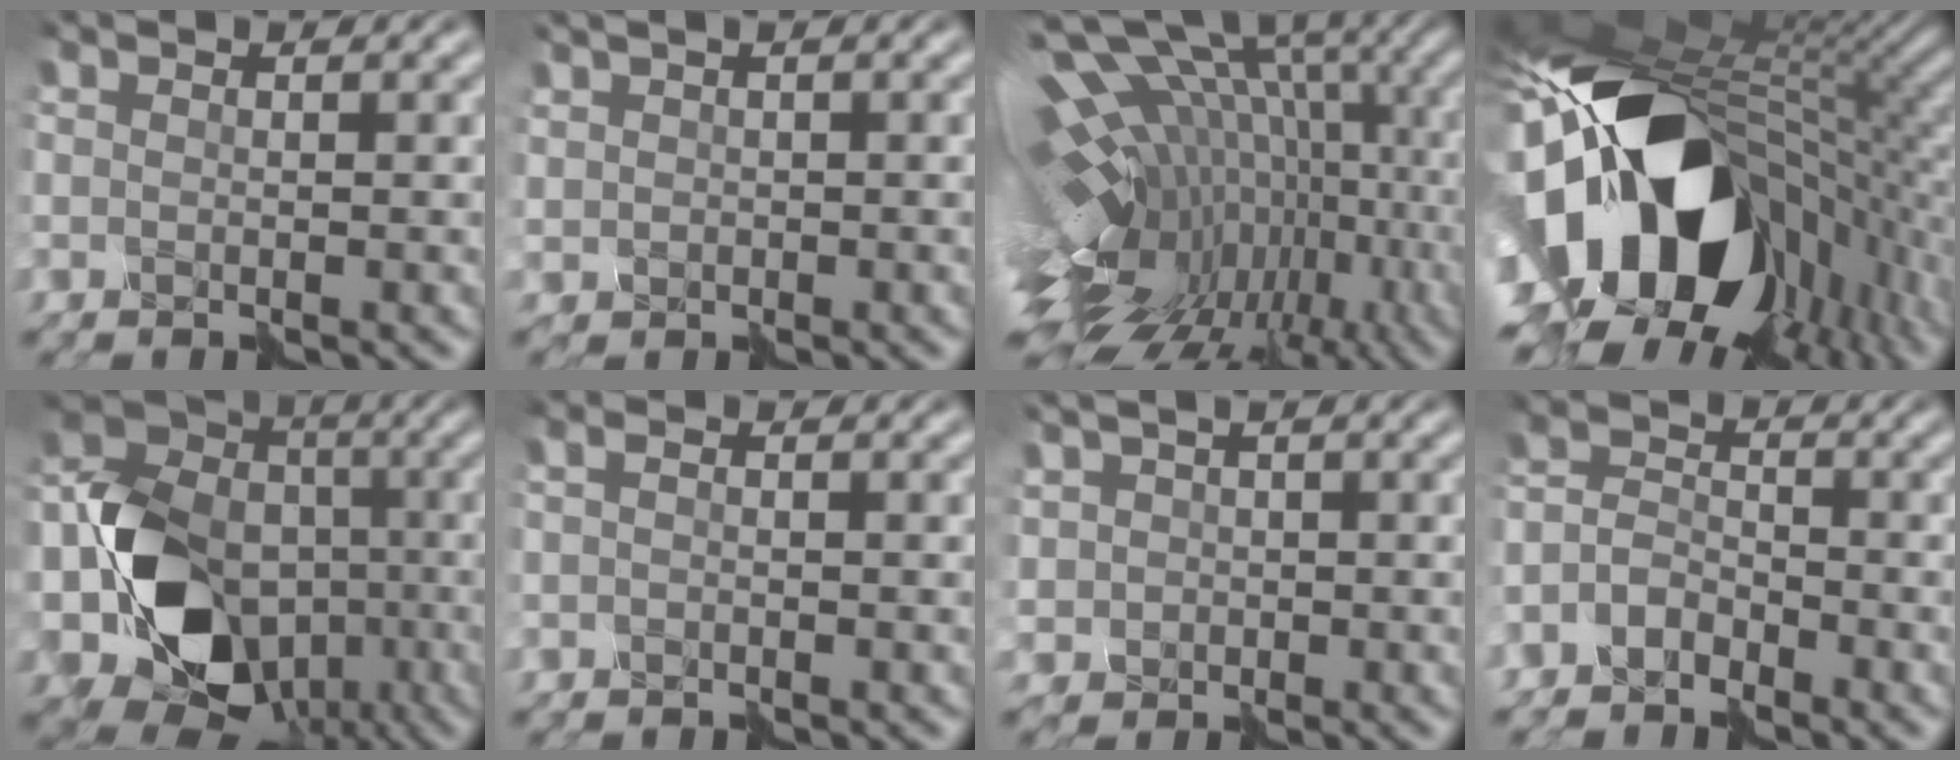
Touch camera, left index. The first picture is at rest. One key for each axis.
{"total": 0.7, "fx": 0.2, "fy": 0.3, "fz": -0.7, "tx": 0.012, "ty": 0.005, "tz": 0.011}
{"total": 16.5, "fx": -3.0, "fy": 9.7, "fz": 13.1, "tx": -0.200, "ty": 0.021, "tz": -0.017}
{"total": 19.5, "fx": -1.9, "fy": 13.6, "fz": 13.9, "tx": -0.277, "ty": -0.036, "tz": 0.002}
{"total": 12.5, "fx": -4.4, "fy": 10.1, "fz": 6.0, "tx": -0.122, "ty": -0.011, "tz": -0.074}
{"total": 0.6, "fx": -0.5, "fy": 0.0, "fz": 0.3, "tx": -0.015, "ty": 0.005, "tz": -0.008}
{"total": 1.4, "fx": -0.1, "fy": 1.2, "fz": -0.6, "tx": 0.014, "ty": 0.003, "tz": 0.009}
{"total": 2.6, "fx": -2.3, "fy": 1.1, "fz": 0.4, "tx": -0.017, "ty": 0.014, "tz": -0.052}